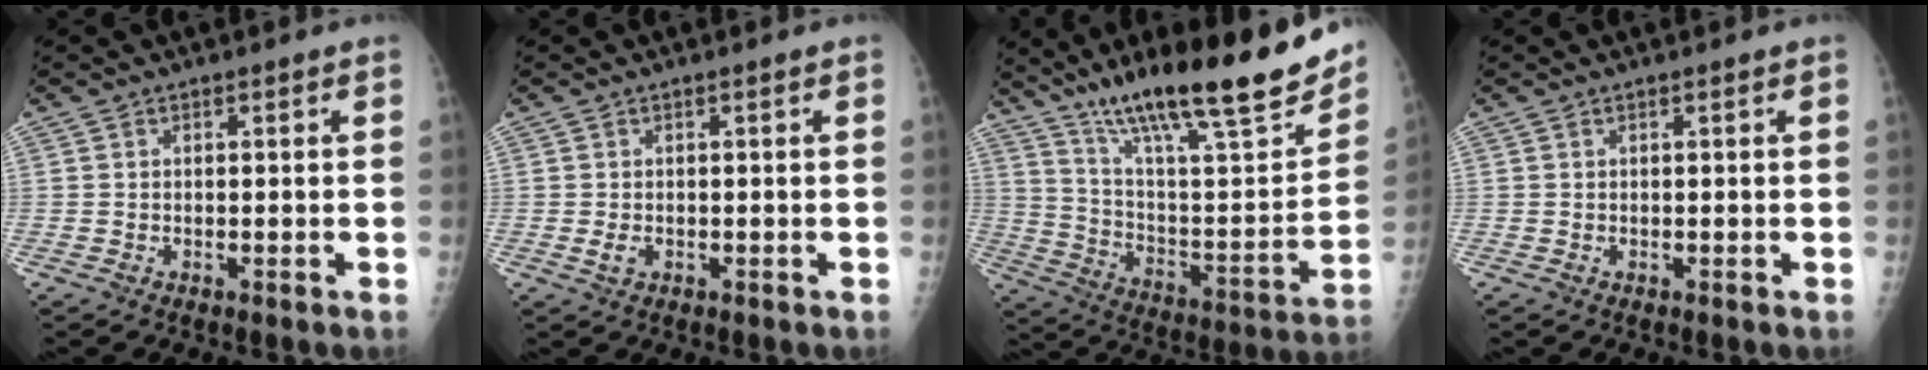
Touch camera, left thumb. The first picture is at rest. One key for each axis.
{"total": 1.3, "fx": -0.3, "fy": 0.9, "fz": 0.9, "tx": -0.009, "ty": 0.003, "tz": -0.004}
{"total": 28.7, "fx": 19.9, "fy": 5.7, "fz": 19.9, "tx": -0.291, "ty": -0.058, "tz": 0.324}
{"total": 0.0}